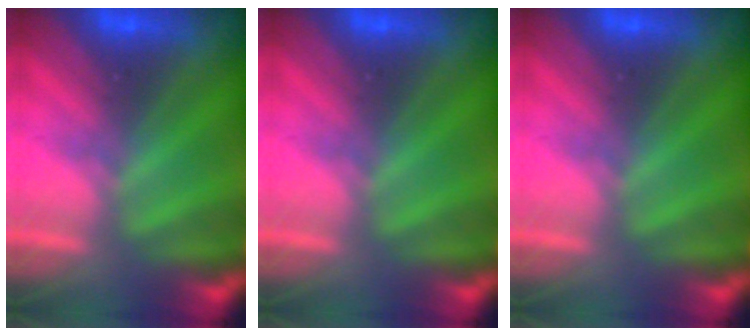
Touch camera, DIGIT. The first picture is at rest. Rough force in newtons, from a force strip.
{"total": 0.0}
{"total": 0.0}